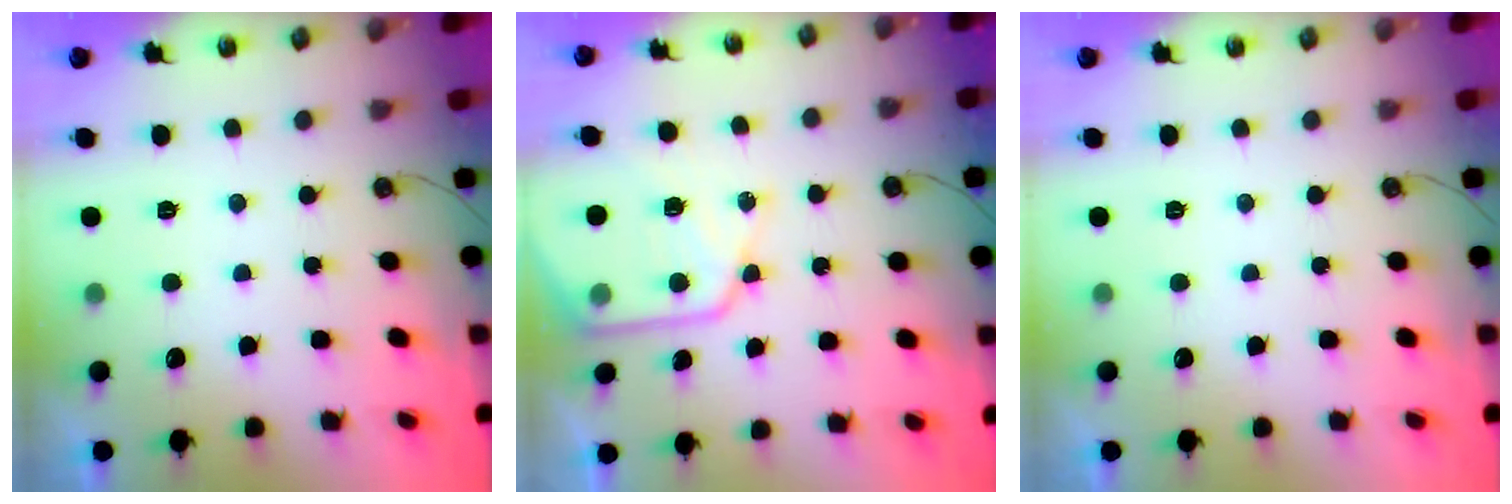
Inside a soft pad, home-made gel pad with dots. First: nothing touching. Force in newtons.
{"total": 13.2, "press": 13.2, "slide": 1.3}
{"total": 0.0}